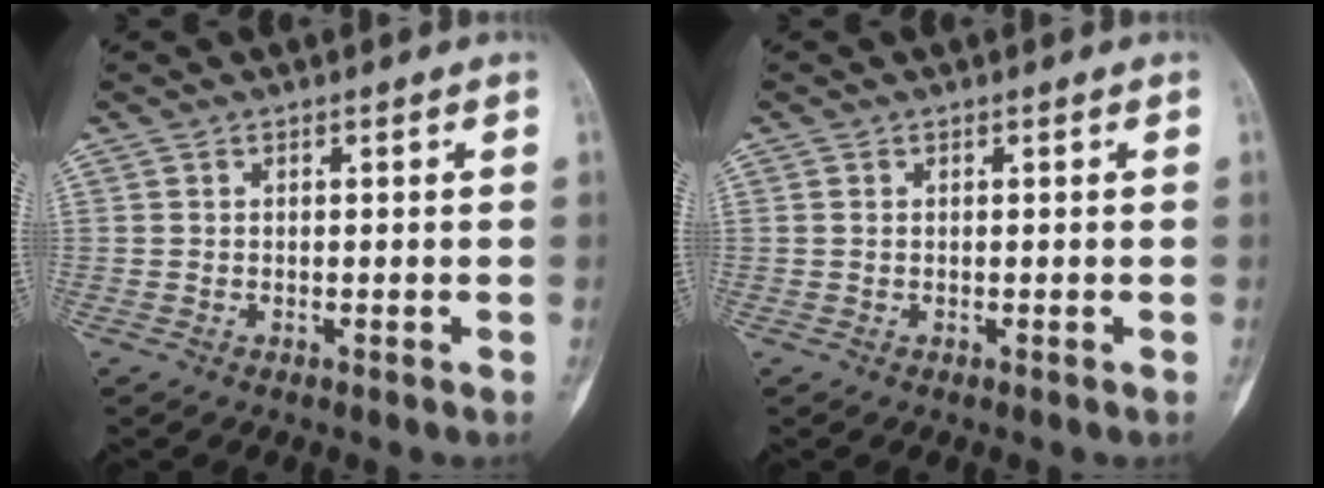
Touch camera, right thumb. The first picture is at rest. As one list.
[{"total": 0.0}]